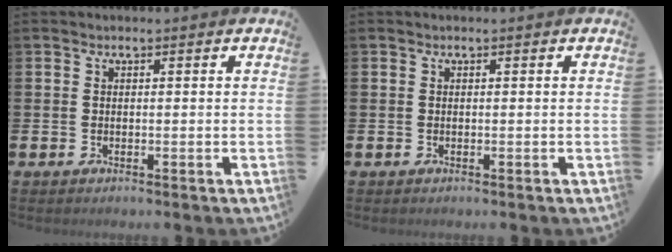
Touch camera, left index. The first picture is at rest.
{"total": 0.0}